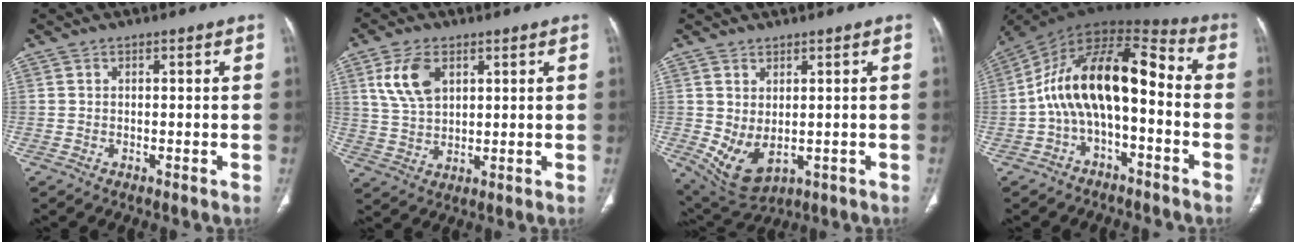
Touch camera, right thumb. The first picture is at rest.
{"total": 8.8, "force": [3.6, 5.3, 6.1], "torque": [-0.111, -0.009, 0.075]}
{"total": 7.6, "force": [-0.6, 4.6, 6.1], "torque": [-0.104, -0.005, 0.018]}
{"total": 17.2, "force": [-2.2, 8.7, 14.7], "torque": [-0.236, 0.080, -0.045]}